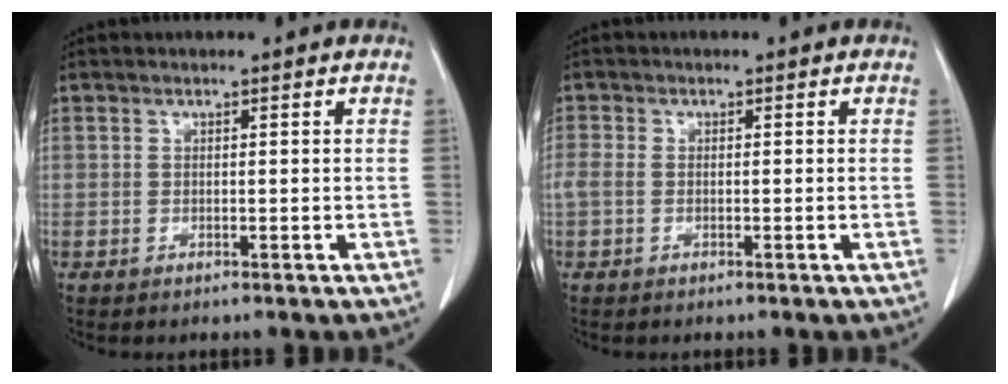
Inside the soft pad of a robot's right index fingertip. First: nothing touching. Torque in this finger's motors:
{"motor_torque": [0.19, 0.12, 0.14, 0.05]}